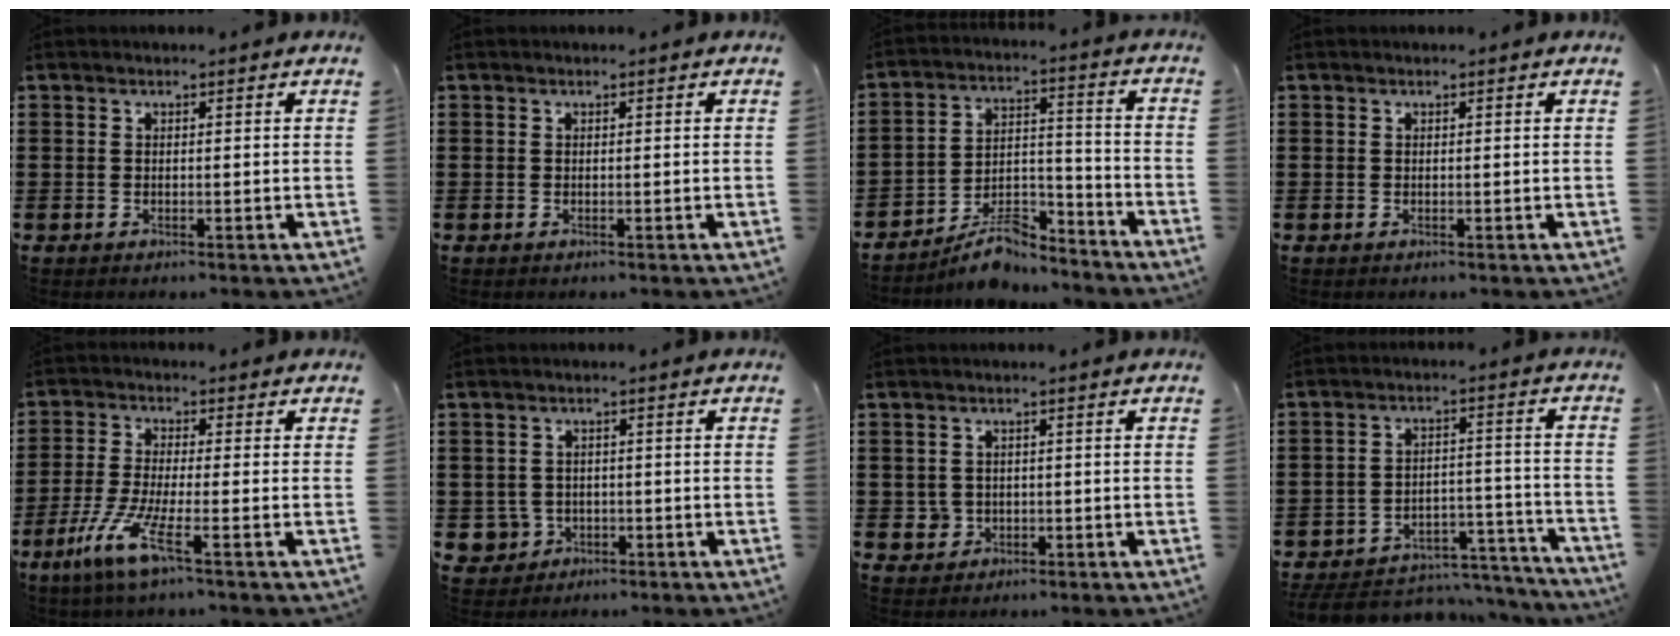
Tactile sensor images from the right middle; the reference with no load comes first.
{"total": 0.0}
{"total": 8.8, "force": [-8.1, 2.4, 2.2], "torque": [-0.029, 0.030, -0.156]}
{"total": 0.0}
{"total": 7.4, "force": [-3.7, 0.7, 6.3], "torque": [-0.151, -0.017, -0.075]}
{"total": 2.9, "force": [-0.8, 2.7, 0.6], "torque": [-0.029, 0.001, -0.021]}
{"total": 2.0, "force": [-0.3, 1.9, 0.2], "torque": [-0.013, 0.007, -0.009]}
{"total": 6.6, "force": [-6.1, 1.8, 1.6], "torque": [-0.032, 0.017, -0.122]}